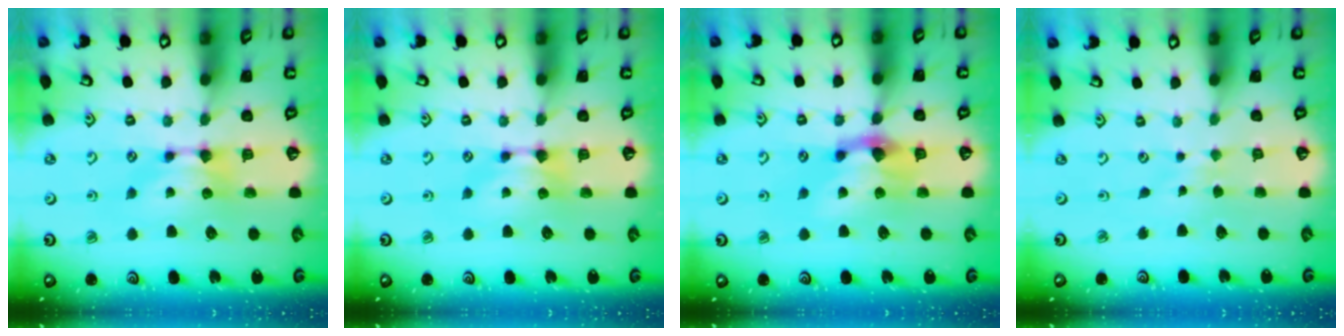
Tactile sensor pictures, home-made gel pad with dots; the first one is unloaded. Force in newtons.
{"total": 0.0}
{"total": 2.8, "press": 2.3, "slide": 1.7}
{"total": 3.5, "press": 3.4, "slide": 0.5}